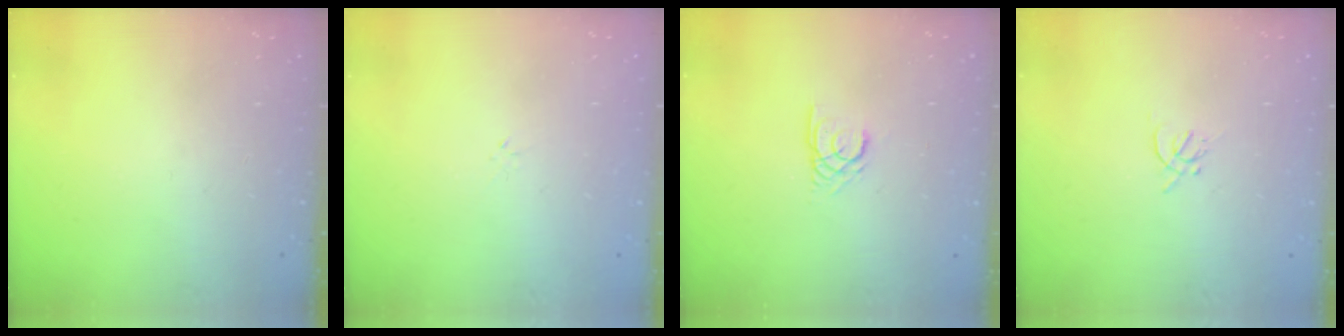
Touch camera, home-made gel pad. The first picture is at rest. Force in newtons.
{"total": 0.0}
{"total": 2.7, "press": 2.7, "slide": 0.1}
{"total": 1.7, "press": 1.7, "slide": 0.5}